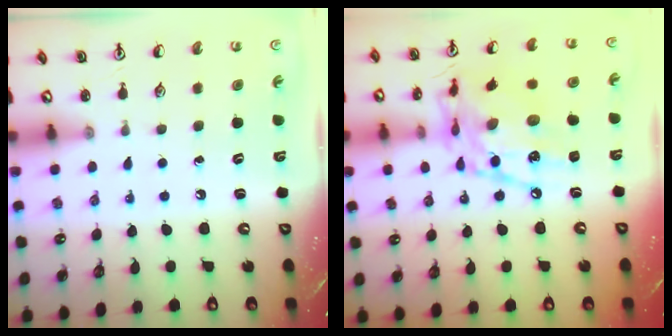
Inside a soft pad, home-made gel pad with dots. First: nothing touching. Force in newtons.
{"total": 17.6, "press": 17.5, "slide": 1.4}